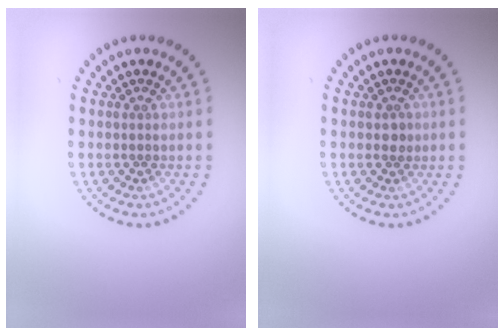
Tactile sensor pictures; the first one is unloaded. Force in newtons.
{"total": 0.8, "press": 0.8, "slide": 0.2}